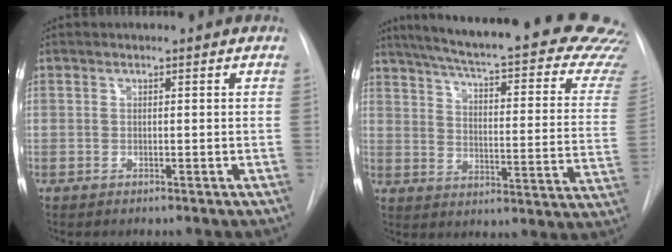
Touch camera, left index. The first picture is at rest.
{"total": 32.7, "force": [28.0, 3.7, 16.3], "torque": [-0.203, -0.097, 0.332]}